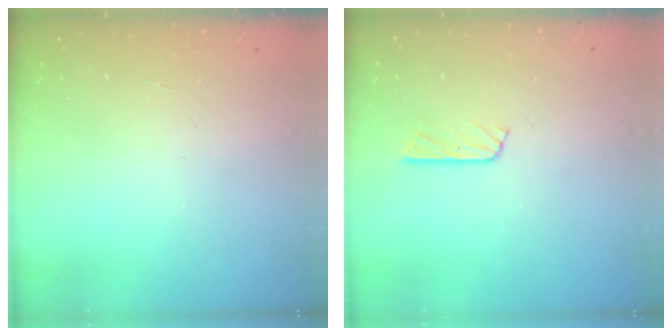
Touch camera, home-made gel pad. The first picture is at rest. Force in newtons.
{"total": 4.7, "press": 4.7, "slide": 0.3}